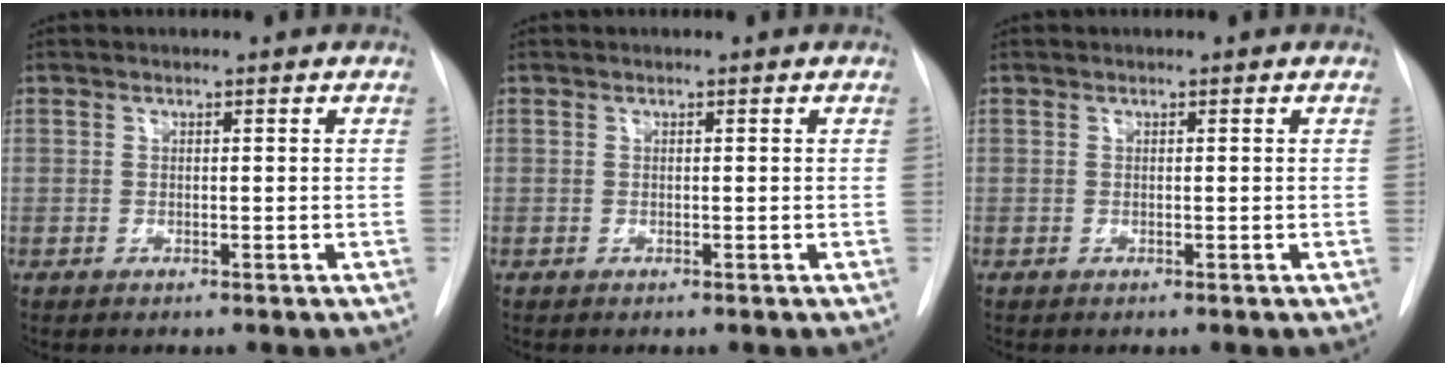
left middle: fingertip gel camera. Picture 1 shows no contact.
{"total": 0.0}
{"total": 0.0}